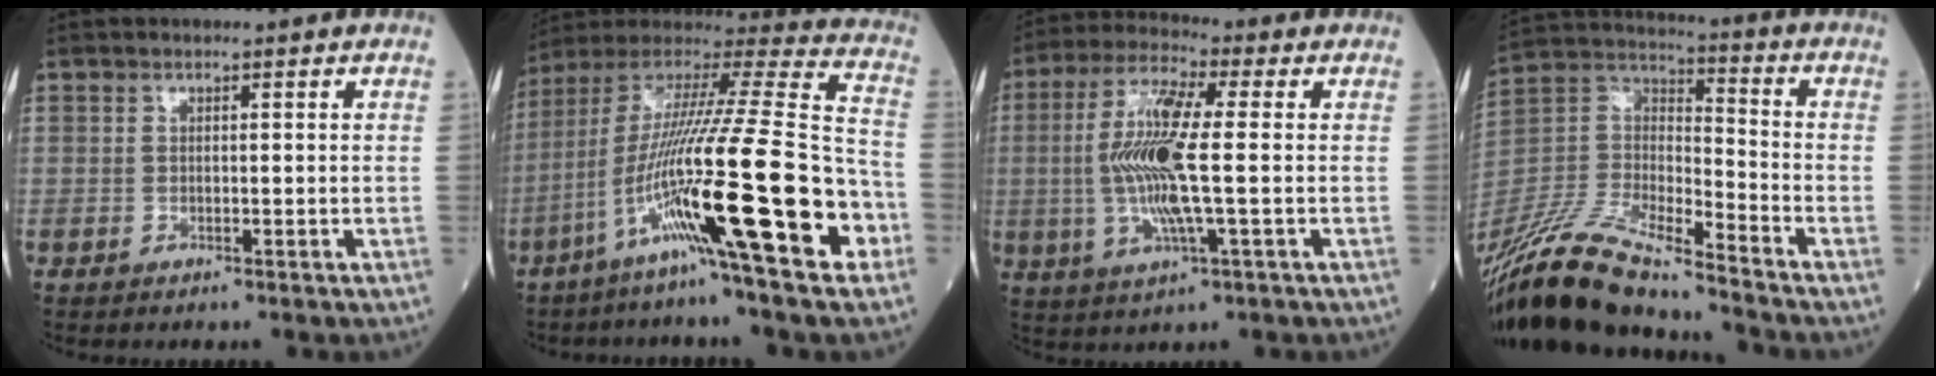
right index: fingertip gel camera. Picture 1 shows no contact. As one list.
[{"total": 28.3, "force": [-10.2, 1.7, 26.3], "torque": [-0.441, -0.039, -0.183]}, {"total": 12.0, "force": [-0.2, 1.3, 11.9], "torque": [-0.252, 0.002, -0.006]}, {"total": 18.3, "force": [-15.8, 2.4, 8.8], "torque": [-0.191, -0.002, -0.304]}]